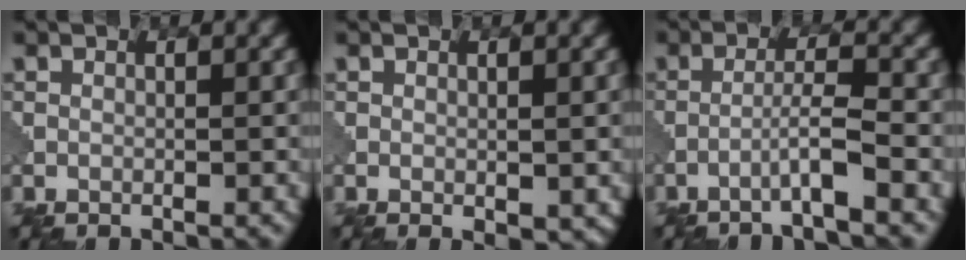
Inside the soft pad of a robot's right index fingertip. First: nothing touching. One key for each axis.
{"total": 1.4, "fx": -0.5, "fy": 0.2, "fz": 1.3, "tx": -0.020, "ty": -0.005, "tz": 0.002}
{"total": 2.9, "fx": -2.3, "fy": -0.6, "fz": 1.7, "tx": -0.030, "ty": 0.015, "tz": -0.053}